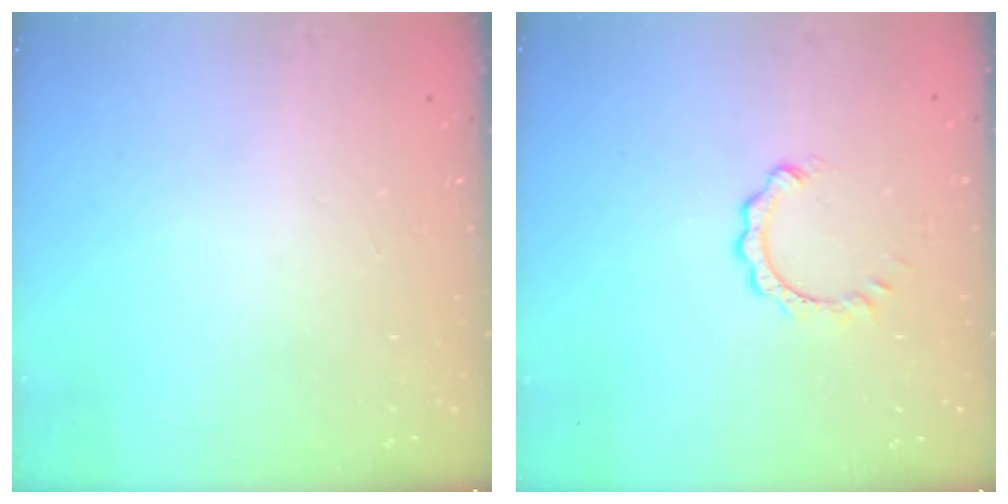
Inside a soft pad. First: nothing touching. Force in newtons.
{"total": 1.9, "press": 1.9, "slide": 0.2}